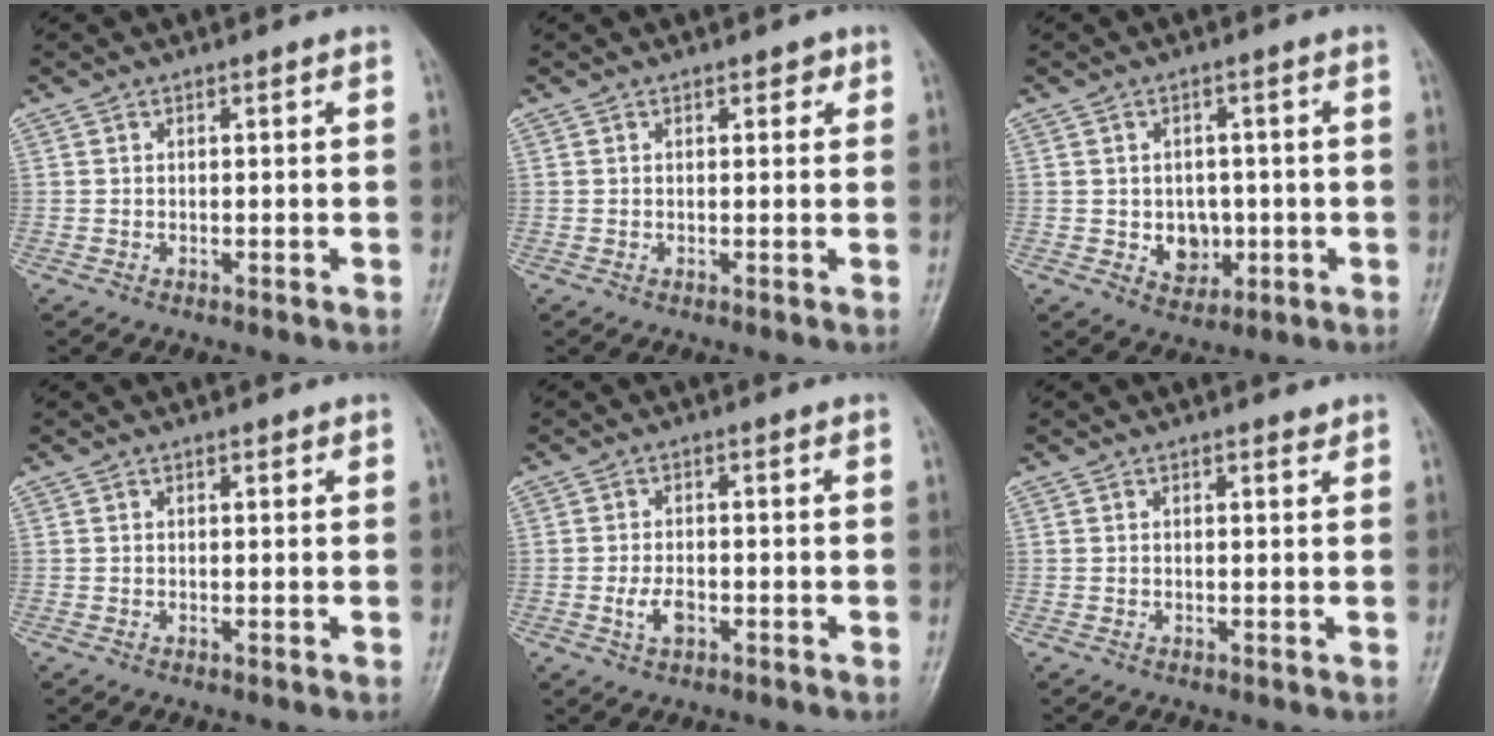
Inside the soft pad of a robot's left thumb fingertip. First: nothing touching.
{"total": 1.6, "force": [0.9, 1.0, 0.9], "torque": [0.004, -0.001, 0.007]}
{"total": 5.4, "force": [-0.6, 4.4, 2.9], "torque": [-0.014, 0.003, 0.000]}
{"total": 0.8, "force": [0.6, 0.4, 0.4], "torque": [-0.003, -0.003, 0.006]}
{"total": 3.3, "force": [-1.0, 1.9, 2.5], "torque": [-0.049, 0.002, -0.019]}
{"total": 1.0, "force": [0.8, 0.4, 0.5], "torque": [-0.006, -0.006, 0.010]}